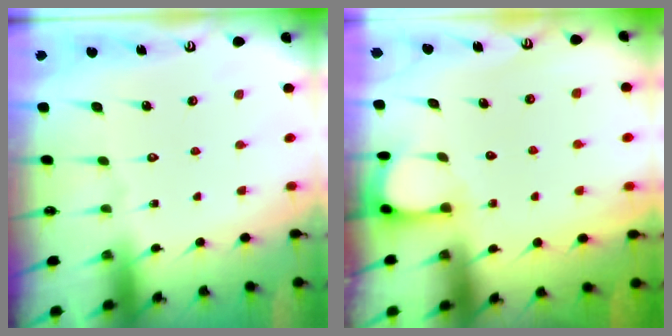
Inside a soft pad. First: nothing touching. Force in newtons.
{"total": 2.1, "press": 2.1, "slide": 0.3}